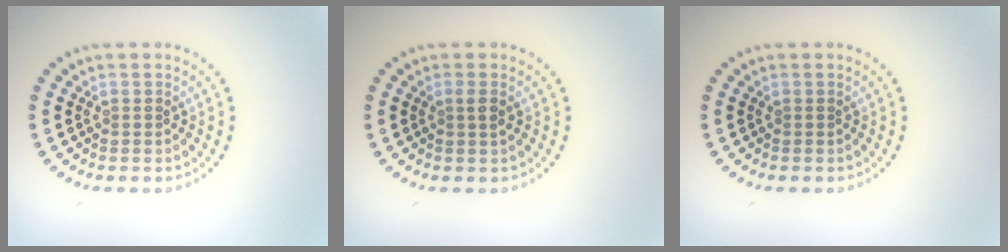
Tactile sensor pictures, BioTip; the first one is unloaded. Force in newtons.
{"total": 1.1, "press": 0.9, "slide": 0.6}
{"total": 0.0}